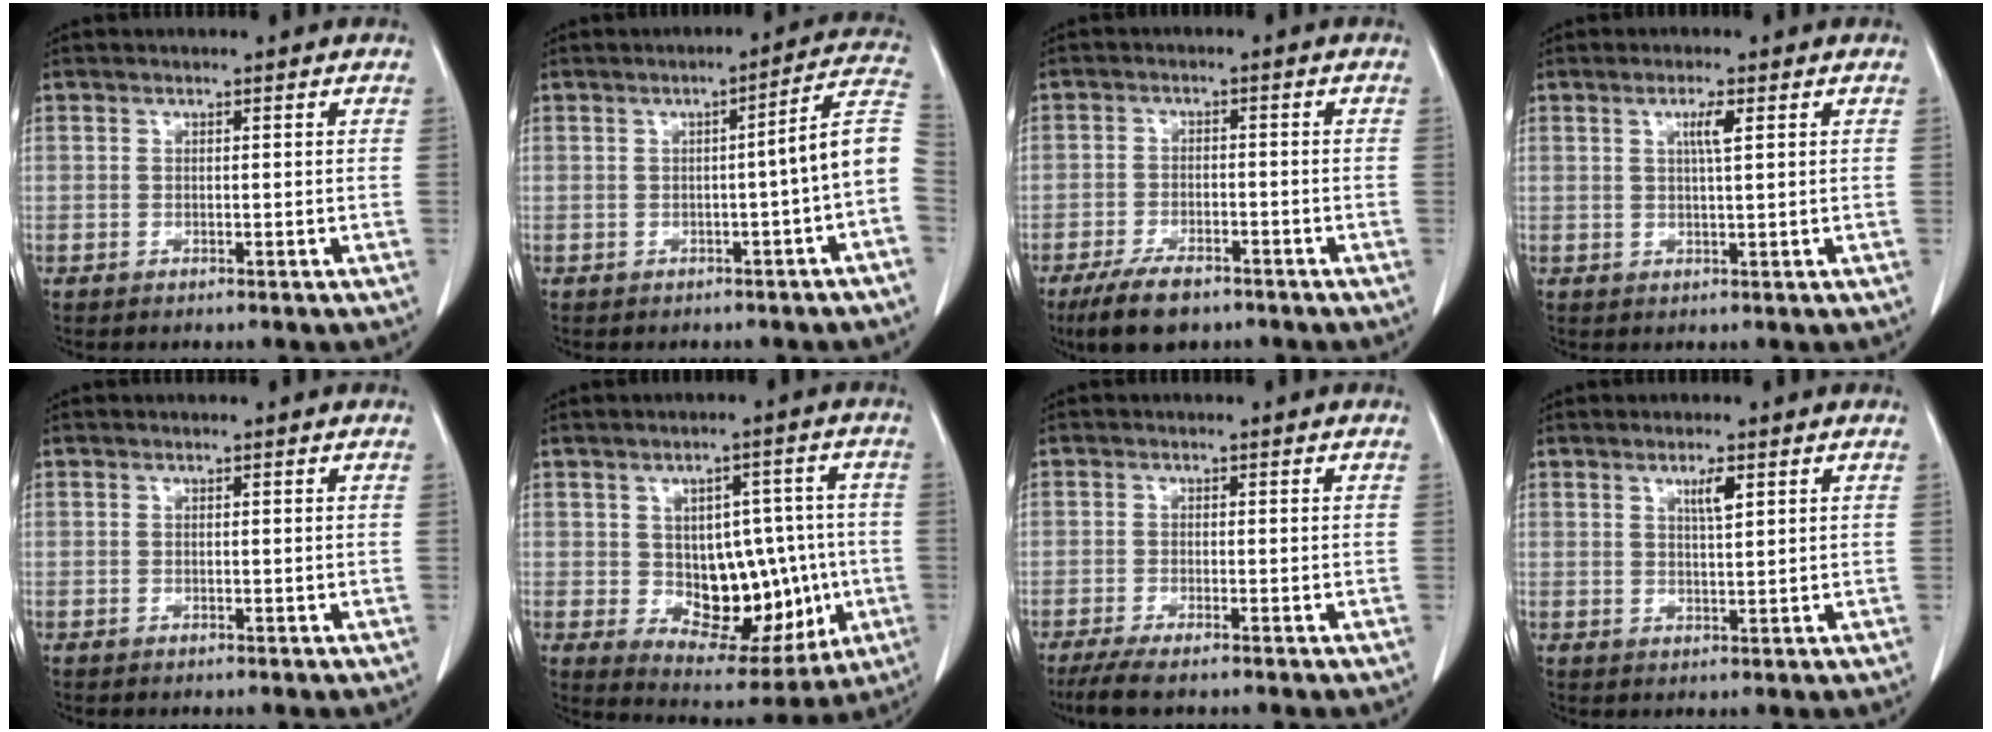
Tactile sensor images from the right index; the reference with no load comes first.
{"total": 7.5, "force": [-1.6, -0.5, 7.3], "torque": [-0.080, 0.019, -0.027]}
{"total": 7.1, "force": [-5.2, 2.7, 3.9], "torque": [-0.074, -0.007, -0.089]}
{"total": 2.5, "force": [1.0, 0.0, 2.4], "torque": [-0.044, 0.000, 0.016]}
{"total": 0.0}
{"total": 13.7, "force": [-1.3, 8.1, 11.0], "torque": [-0.141, 0.021, 0.008]}
{"total": 4.4, "force": [-3.4, 0.3, 2.8], "torque": [-0.048, -0.011, -0.058]}
{"total": 2.7, "force": [1.4, 0.3, 2.3], "torque": [-0.041, -0.002, 0.024]}